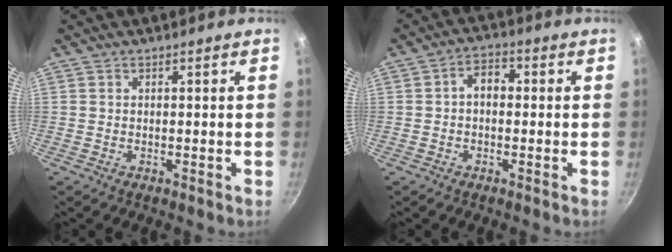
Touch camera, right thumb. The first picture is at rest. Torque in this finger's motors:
{"motor_torque": [0.20, 1.40, 0.71, -0.52, 0.00]}